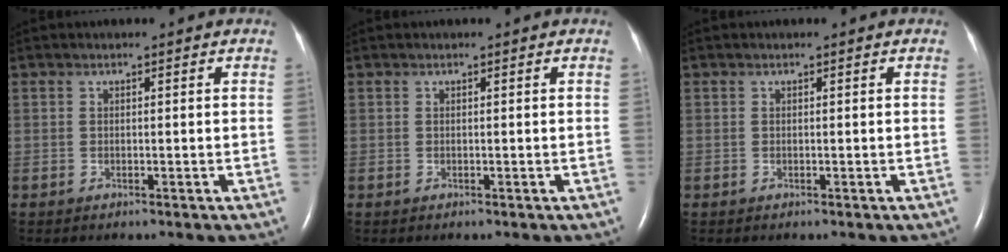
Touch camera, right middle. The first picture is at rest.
{"total": 0.0}
{"total": 0.0}